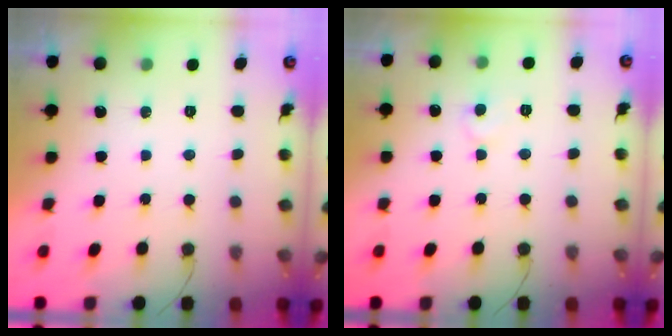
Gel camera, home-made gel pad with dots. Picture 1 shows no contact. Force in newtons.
{"total": 6.2, "press": 6.2, "slide": 0.5}